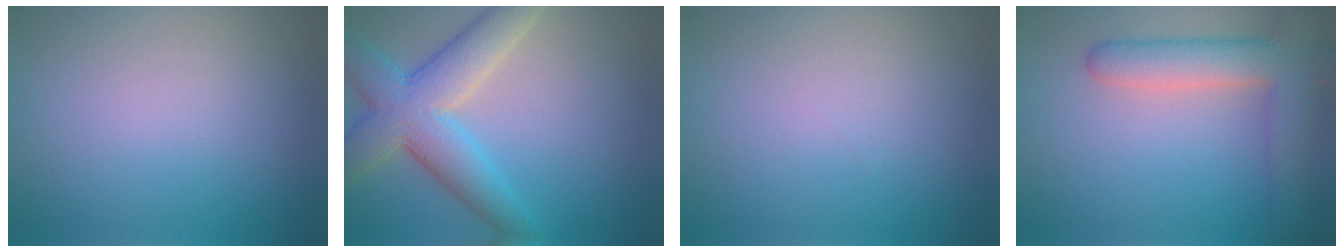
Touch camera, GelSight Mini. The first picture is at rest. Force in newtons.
{"total": 7.6, "press": 7.6, "slide": 0.5}
{"total": 0.0}
{"total": 6.2, "press": 6.1, "slide": 0.4}